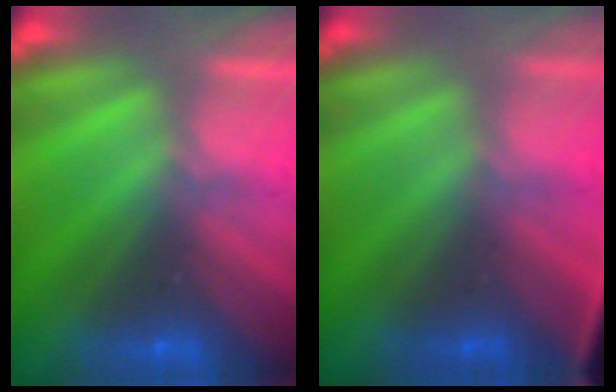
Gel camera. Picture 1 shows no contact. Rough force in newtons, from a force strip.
{"total": 2.7}